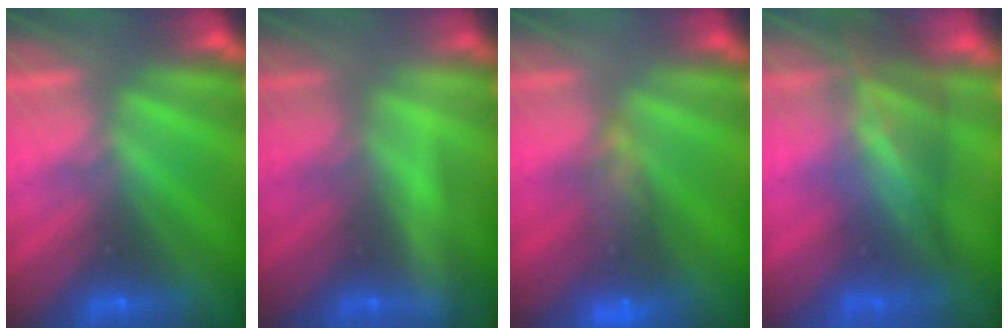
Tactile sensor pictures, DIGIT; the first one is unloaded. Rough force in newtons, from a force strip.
{"total": 2.3}
{"total": 6.9}
{"total": 10.6}